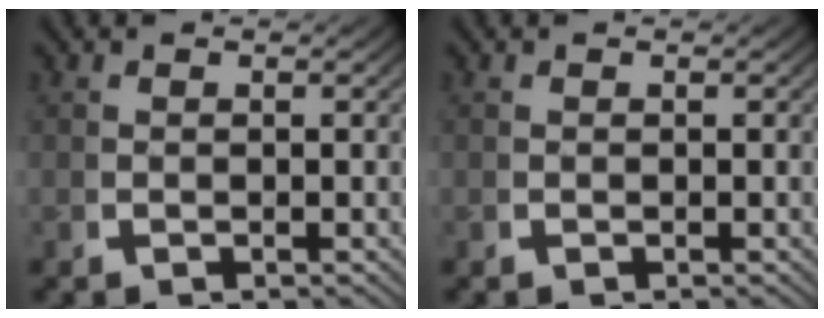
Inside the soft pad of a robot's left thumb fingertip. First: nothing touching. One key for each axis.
{"total": 0.0}